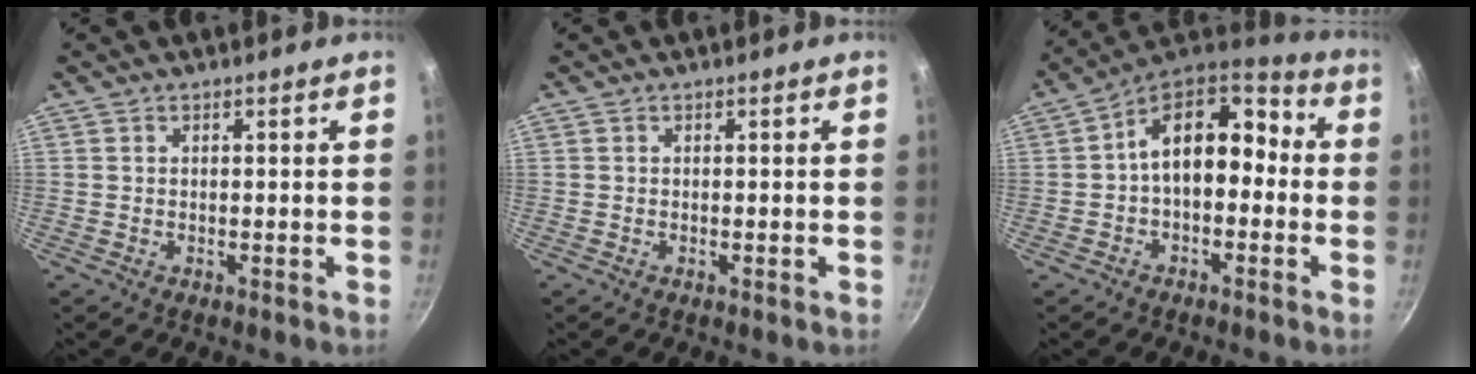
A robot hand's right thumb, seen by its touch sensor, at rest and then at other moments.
{"total": 0.0}
{"total": 14.3, "force": [-0.4, 9.4, 10.7], "torque": [-0.137, 0.056, -0.020]}